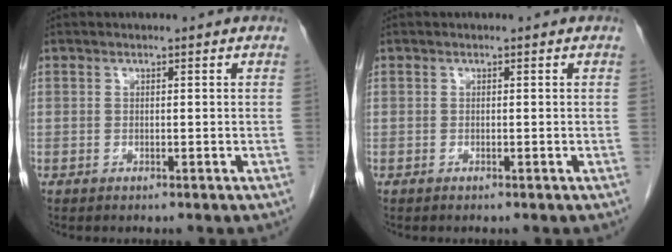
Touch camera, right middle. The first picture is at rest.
{"total": 0.0}